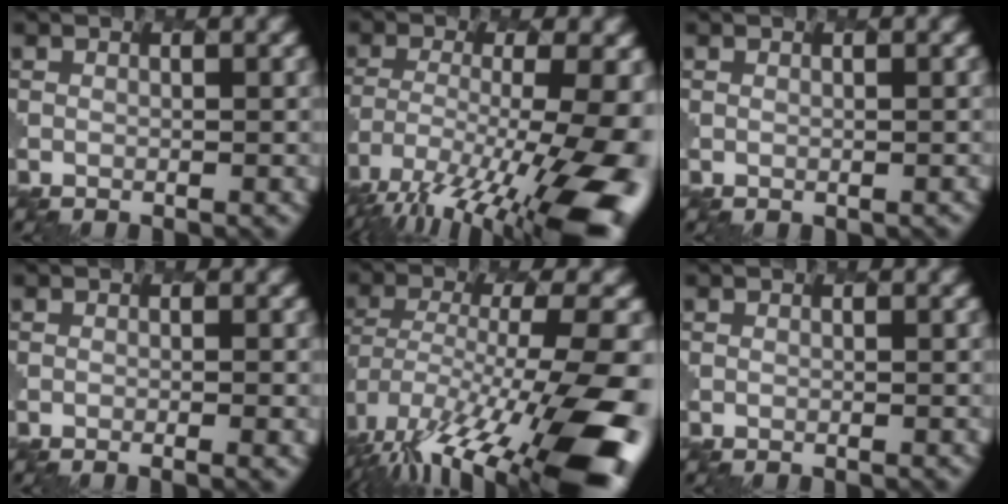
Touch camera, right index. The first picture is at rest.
{"total": 15.2, "force": [-9.7, 4.4, 10.9], "torque": [-0.199, -0.032, -0.131]}
{"total": 0.0}
{"total": 1.5, "force": [-0.4, 0.4, 1.3], "torque": [-0.015, 0.002, -0.011]}
{"total": 15.1, "force": [-7.5, 4.7, 12.2], "torque": [-0.241, -0.022, -0.107]}
{"total": 0.0}